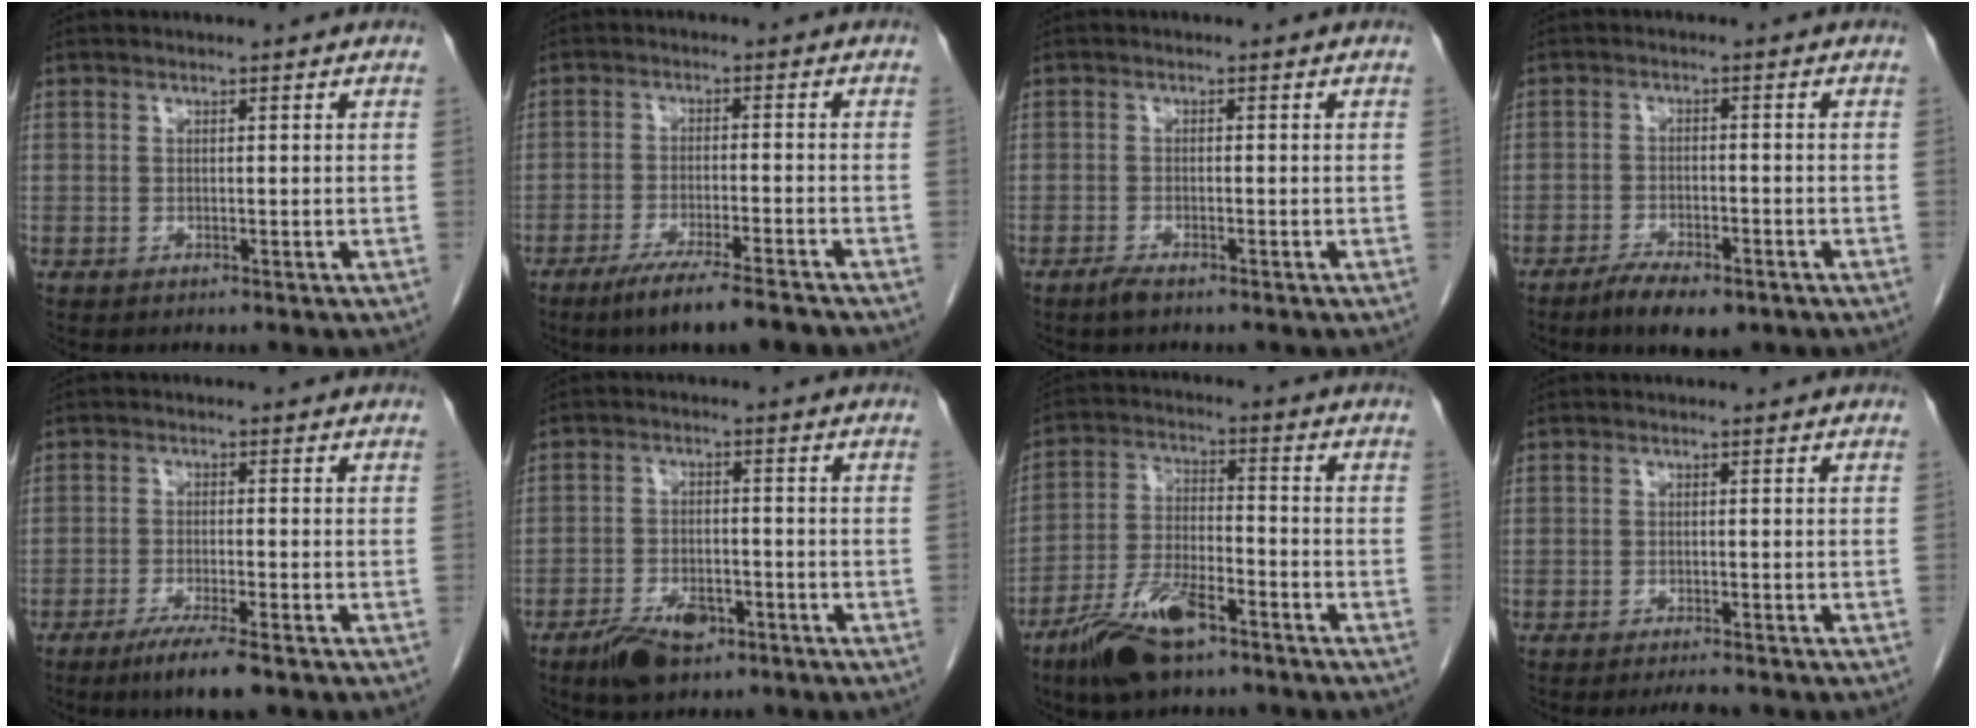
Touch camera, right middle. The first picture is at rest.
{"total": 9.2, "force": [-7.0, 0.4, 5.9], "torque": [-0.086, -0.018, -0.112]}
{"total": 1.7, "force": [-1.4, 0.3, 1.0], "torque": [-0.027, -0.003, -0.026]}
{"total": 6.0, "force": [-4.3, 1.8, 3.9], "torque": [-0.065, -0.006, -0.066]}
{"total": 6.3, "force": [-4.3, 0.4, 4.6], "torque": [-0.079, -0.015, -0.071]}
{"total": 6.4, "force": [-4.0, 3.0, 4.0], "torque": [-0.075, -0.002, -0.063]}
{"total": 11.1, "force": [-7.2, 3.4, 7.7], "torque": [-0.156, -0.009, -0.134]}
{"total": 2.3, "force": [-2.1, 0.2, 1.0], "torque": [-0.016, -0.005, -0.030]}